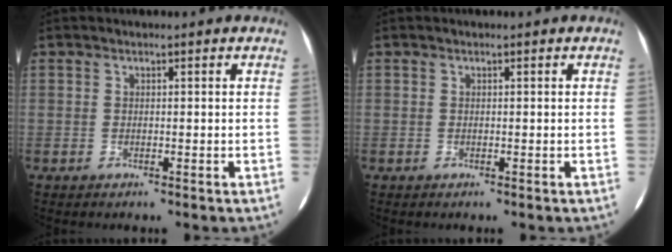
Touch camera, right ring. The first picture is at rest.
{"total": 0.0}